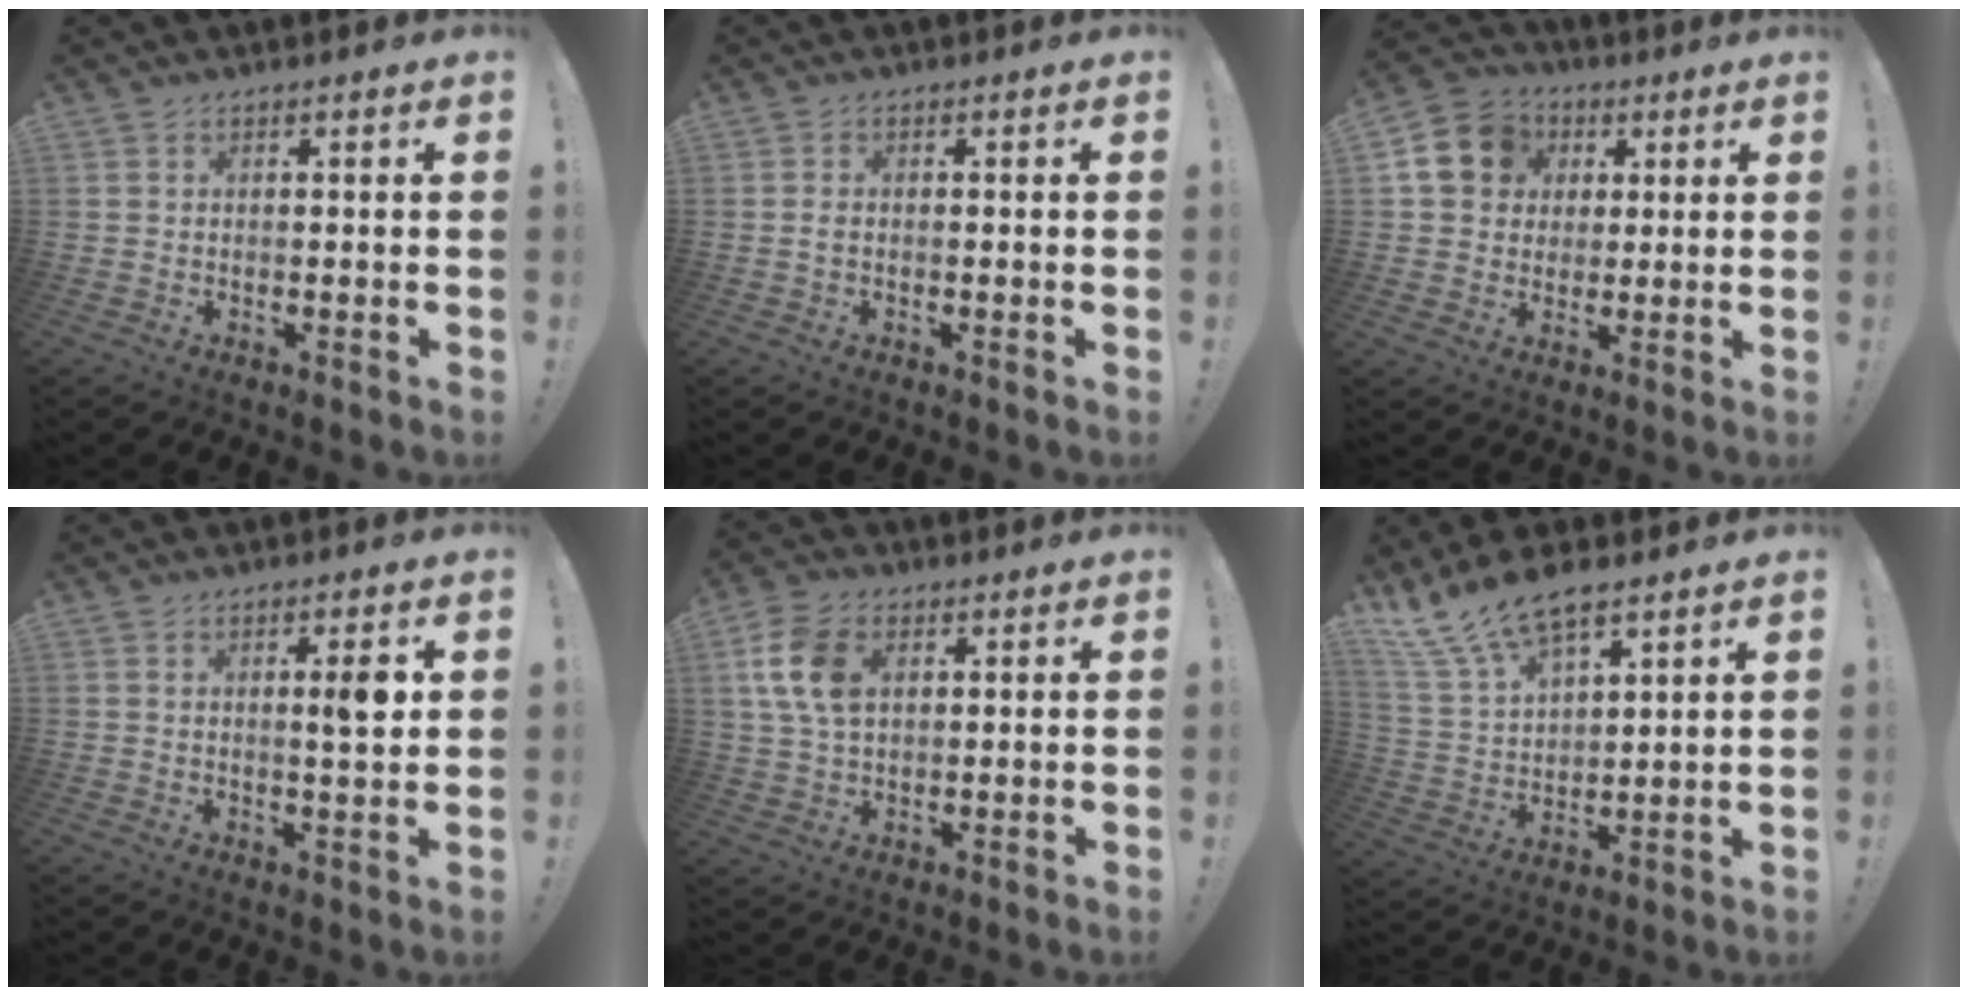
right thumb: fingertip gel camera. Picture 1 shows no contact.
{"total": 0.9, "force": [-0.2, 0.5, 0.7], "torque": [-0.013, 0.003, -0.004]}
{"total": 13.1, "force": [3.9, 11.2, 5.6], "torque": [-0.078, -0.001, 0.083]}
{"total": 5.3, "force": [1.3, 0.9, 5.0], "torque": [-0.074, -0.008, 0.013]}
{"total": 11.5, "force": [3.2, 7.8, 7.8], "torque": [-0.160, 0.009, 0.065]}
{"total": 12.9, "force": [10.1, 4.9, 6.2], "torque": [-0.132, -0.059, 0.191]}